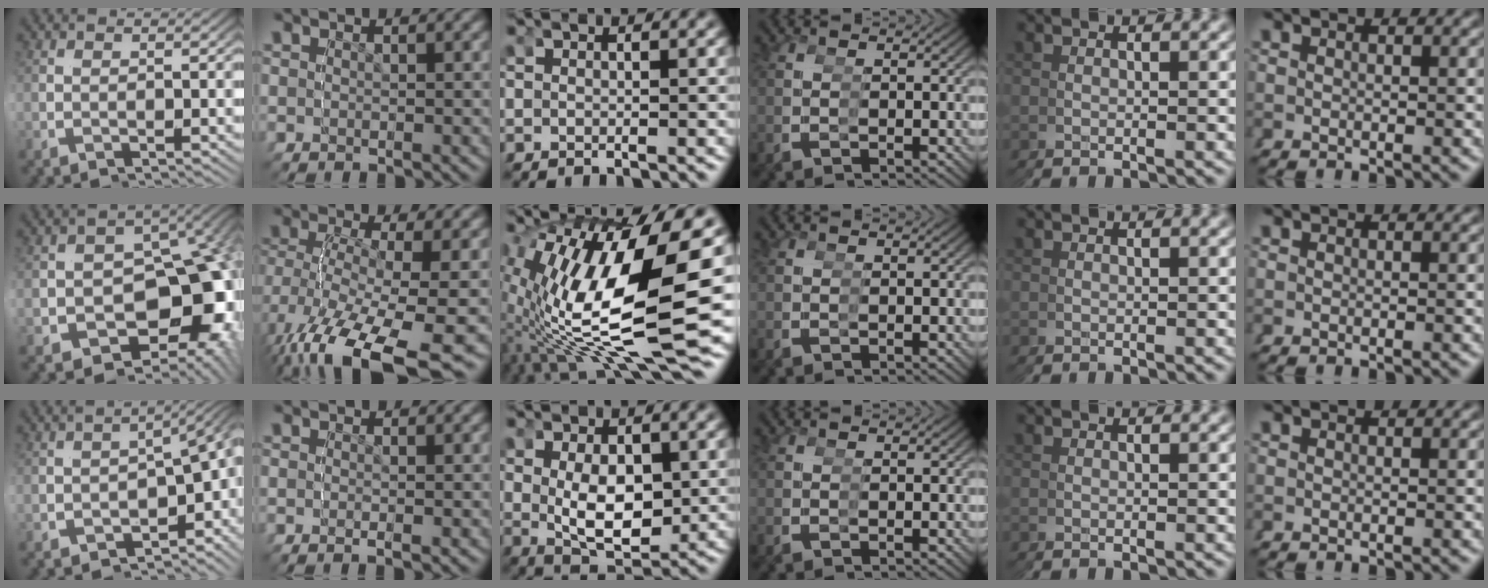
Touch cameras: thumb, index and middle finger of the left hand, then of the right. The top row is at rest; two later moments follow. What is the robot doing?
{"motion": "grasp_and_lifting", "object": "condiment"}